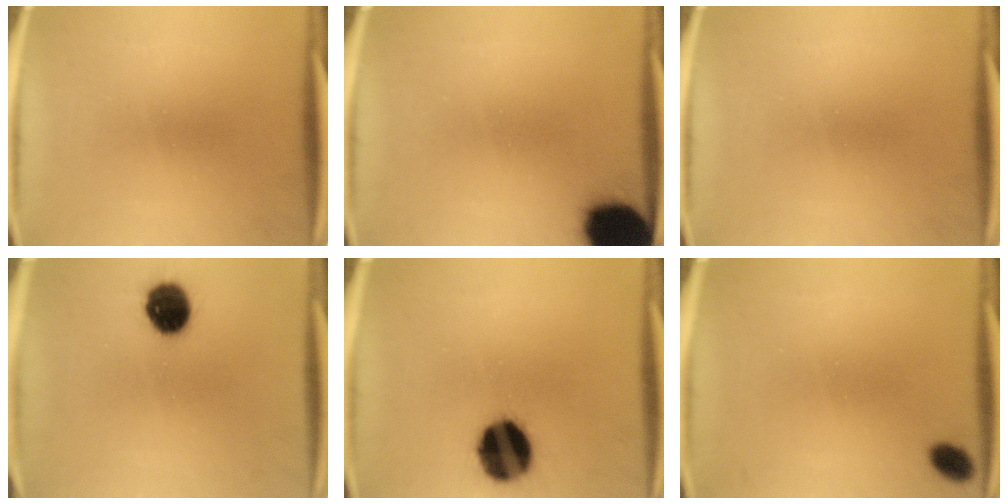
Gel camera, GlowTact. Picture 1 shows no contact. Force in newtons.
{"total": 18.4}
{"total": 0.0}
{"total": 9.9}
{"total": 16.2}
{"total": 3.3}